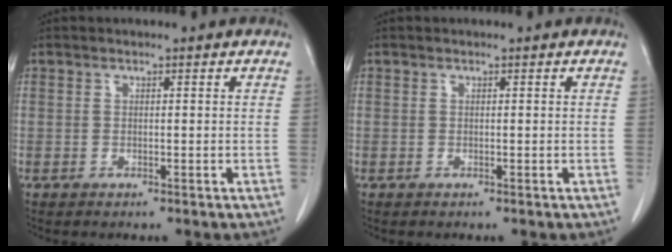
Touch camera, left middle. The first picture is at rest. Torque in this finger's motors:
{"motor_torque": [0.00, 0.00, -0.06, 0.00]}